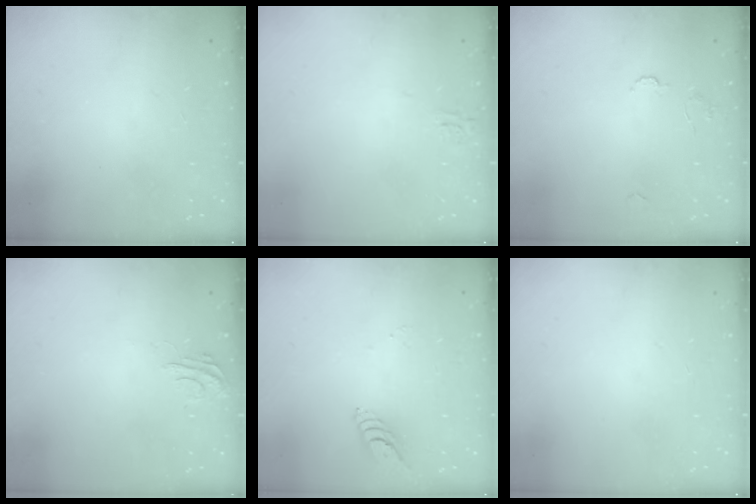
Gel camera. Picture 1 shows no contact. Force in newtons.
{"total": 3.3, "press": 3.3, "slide": 0.4}
{"total": 6.3, "press": 6.3, "slide": 0.5}
{"total": 3.9, "press": 3.8, "slide": 0.3}
{"total": 6.0, "press": 6.0, "slide": 0.4}
{"total": 0.0}